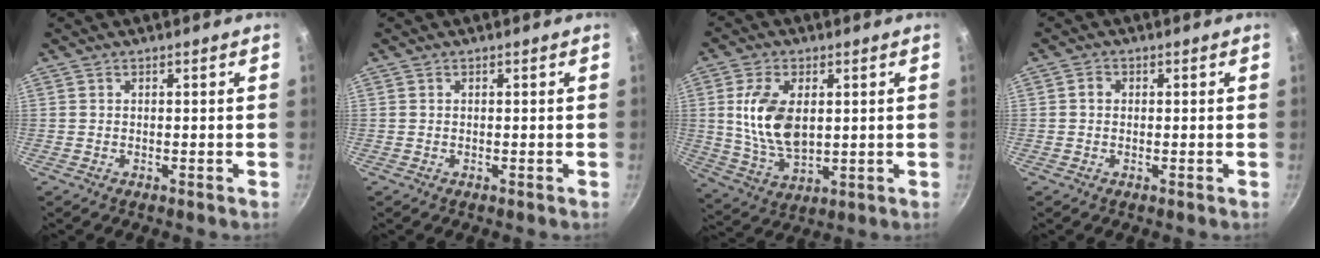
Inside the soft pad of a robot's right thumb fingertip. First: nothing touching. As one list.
[{"total": 0.0}, {"total": 12.6, "force": [2.0, 7.3, 10.1], "torque": [-0.181, -0.015, 0.044]}, {"total": 1.5, "force": [0.1, 1.3, 0.8], "torque": [-0.011, 0.006, 0.000]}]